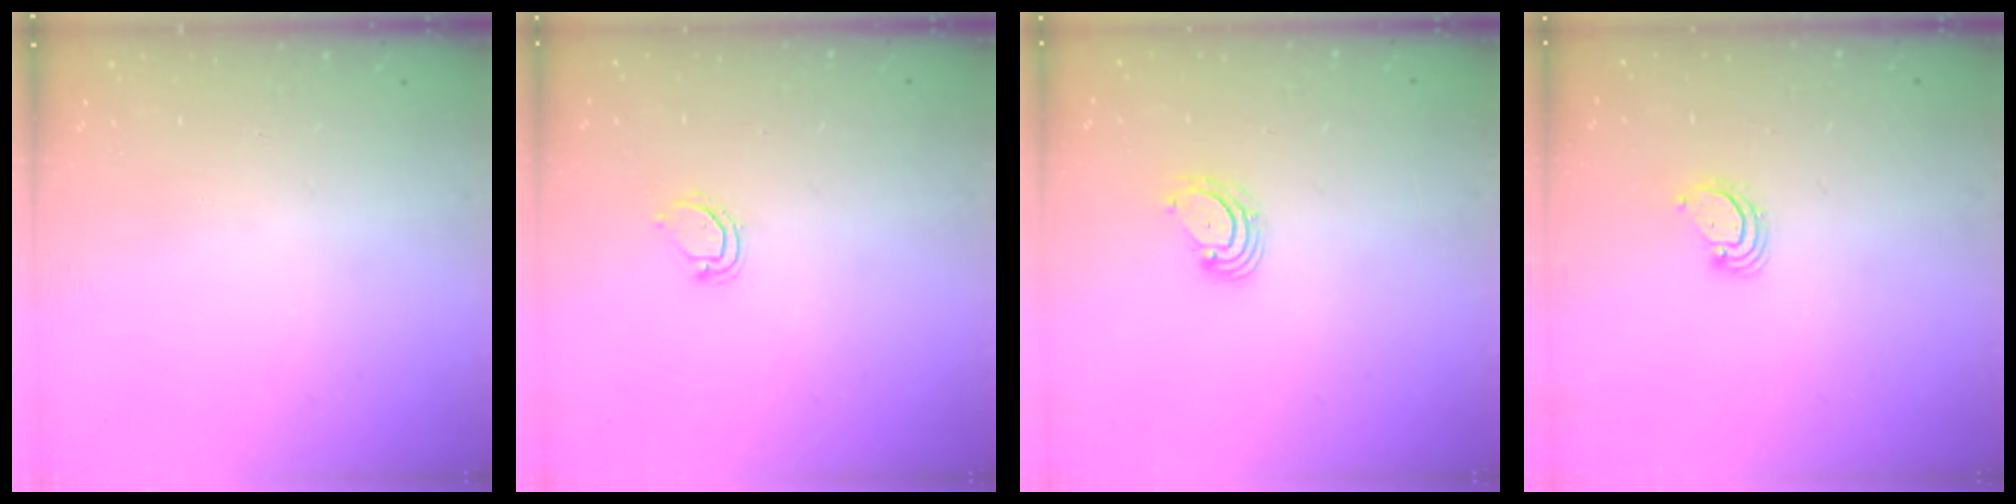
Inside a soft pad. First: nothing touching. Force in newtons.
{"total": 3.9, "press": 3.9, "slide": 0.3}
{"total": 4.0, "press": 3.9, "slide": 0.4}
{"total": 2.9, "press": 2.9, "slide": 0.3}